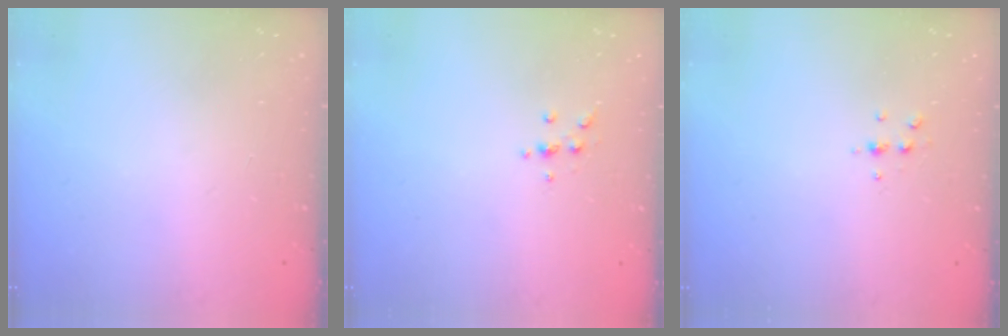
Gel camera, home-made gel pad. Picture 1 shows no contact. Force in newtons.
{"total": 3.8, "press": 3.6, "slide": 1.2}
{"total": 4.7, "press": 4.6, "slide": 1.0}